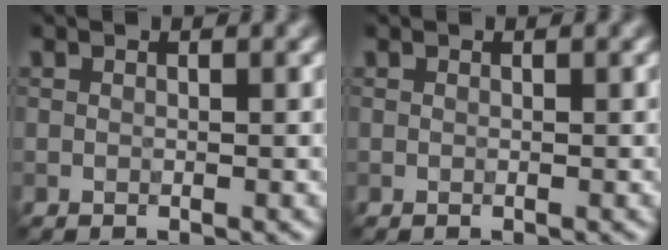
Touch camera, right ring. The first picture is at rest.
{"total": 0.0}